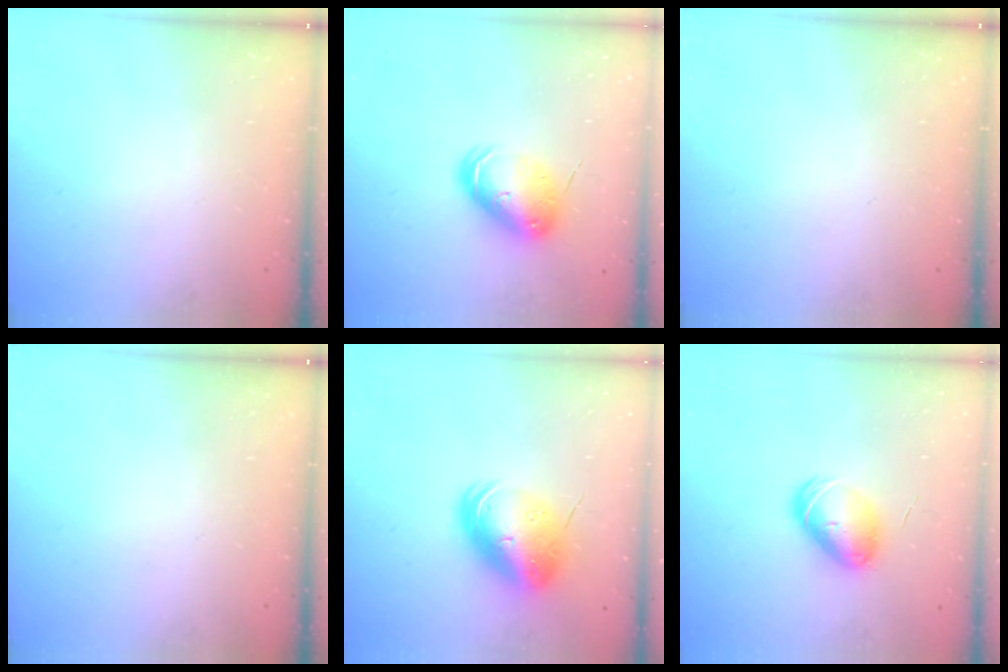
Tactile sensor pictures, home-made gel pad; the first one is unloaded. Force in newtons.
{"total": 8.9, "press": 8.8, "slide": 1.4}
{"total": 0.0}
{"total": 0.0}
{"total": 14.3, "press": 14.1, "slide": 2.6}
{"total": 9.2, "press": 9.0, "slide": 1.7}